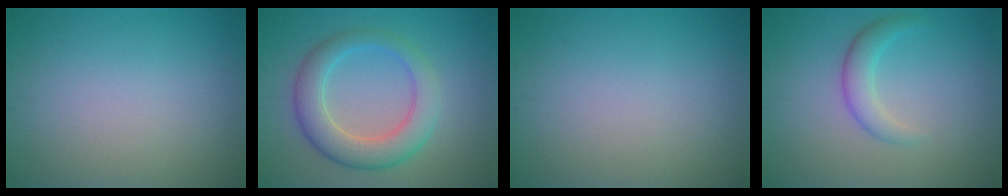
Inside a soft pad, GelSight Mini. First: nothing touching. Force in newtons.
{"total": 5.6, "press": 5.6, "slide": 0.3}
{"total": 0.0}
{"total": 2.5, "press": 2.5, "slide": 0.1}